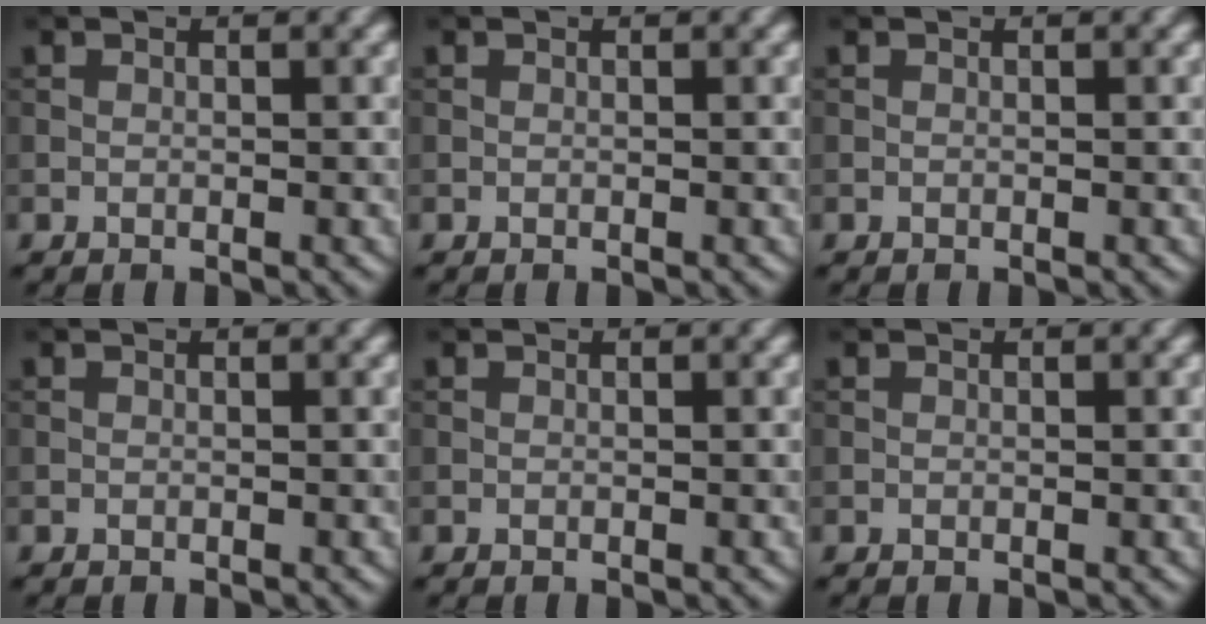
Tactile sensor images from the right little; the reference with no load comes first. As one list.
[{"total": 0.0}, {"total": 0.0}, {"total": 0.0}, {"total": 0.0}, {"total": 0.0}]